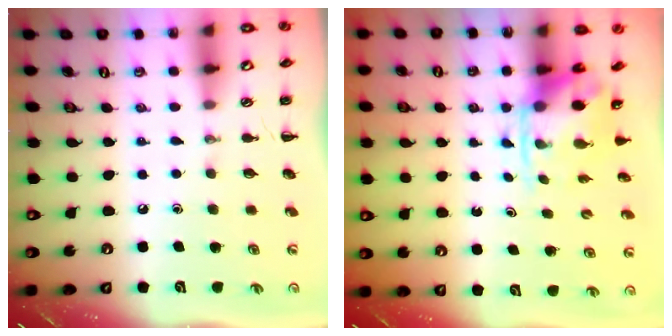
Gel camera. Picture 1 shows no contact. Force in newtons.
{"total": 3.8, "press": 3.7, "slide": 0.8}